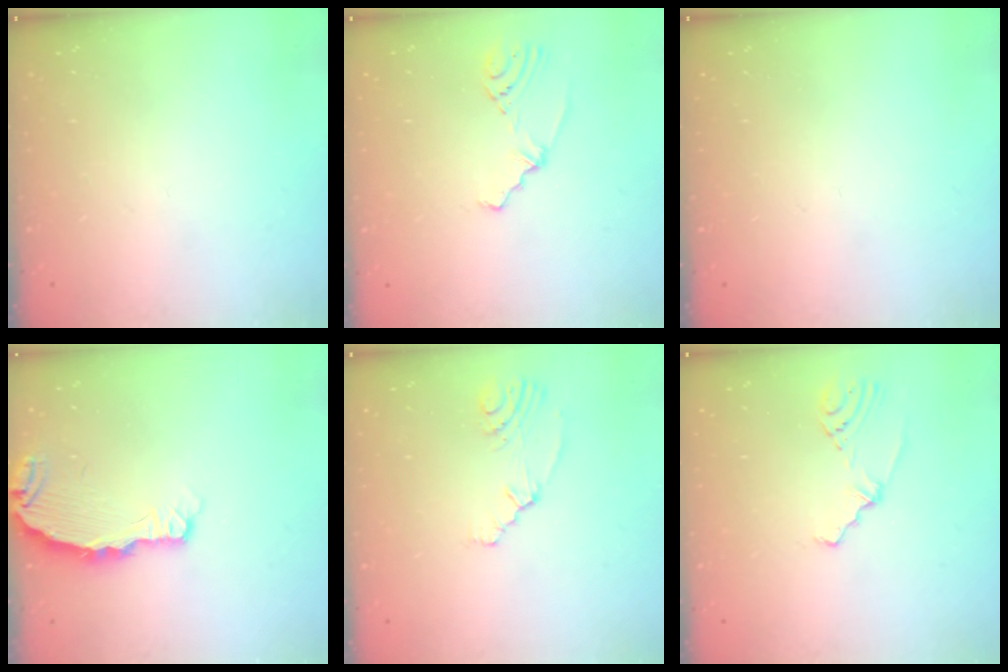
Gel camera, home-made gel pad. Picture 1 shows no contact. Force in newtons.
{"total": 2.5, "press": 2.1, "slide": 1.4}
{"total": 0.0}
{"total": 4.0, "press": 3.9, "slide": 0.4}
{"total": 4.0, "press": 2.2, "slide": 3.3}
{"total": 2.5, "press": 2.1, "slide": 1.4}